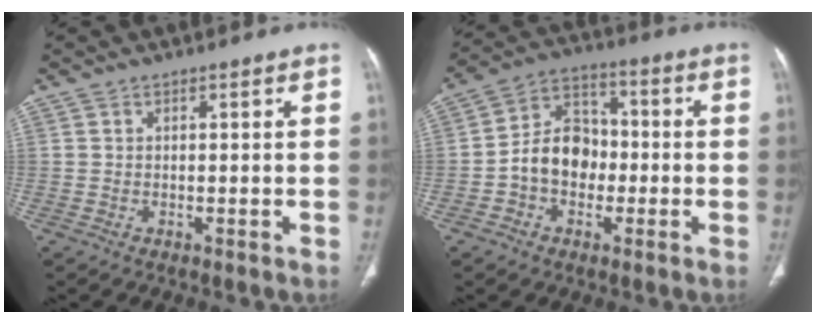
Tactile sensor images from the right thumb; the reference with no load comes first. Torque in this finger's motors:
{"motor_torque": [0.78, 1.26, 0.88, -0.76, 0.06]}